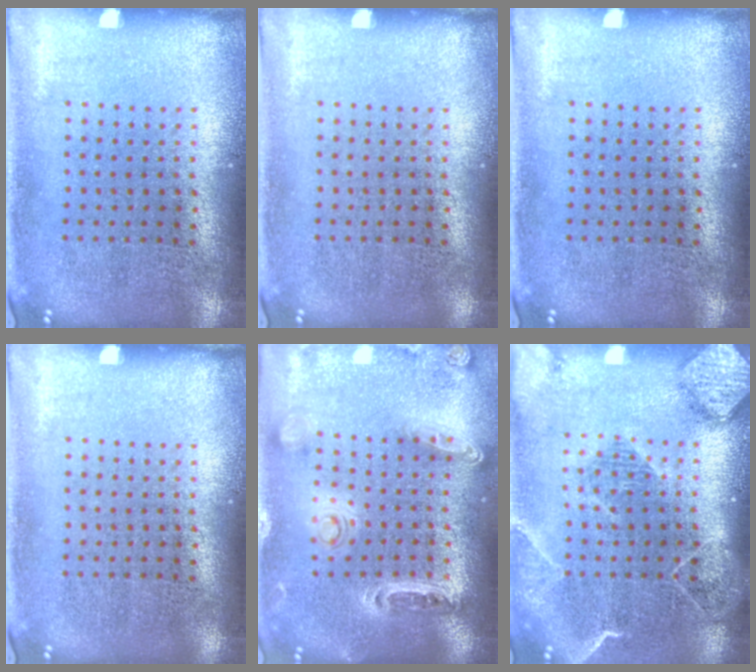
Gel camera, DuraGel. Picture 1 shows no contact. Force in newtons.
{"total": 0.0}
{"total": 0.0}
{"total": 0.0}
{"total": 1.3, "press": 1.3, "slide": 0.4}
{"total": 2.2, "press": 2.0, "slide": 1.1}